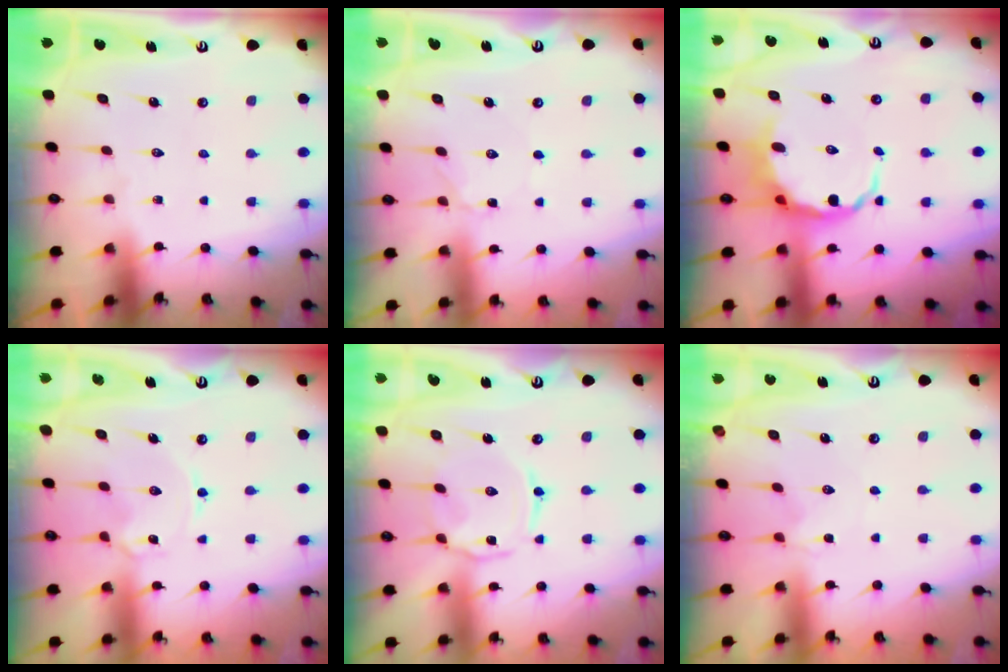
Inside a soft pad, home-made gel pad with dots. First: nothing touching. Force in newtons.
{"total": 1.6, "press": 1.6, "slide": 0.2}
{"total": 6.8, "press": 6.4, "slide": 2.3}
{"total": 2.4, "press": 2.4, "slide": 0.1}
{"total": 2.9, "press": 2.8, "slide": 0.4}
{"total": 0.6, "press": 0.5, "slide": 0.2}